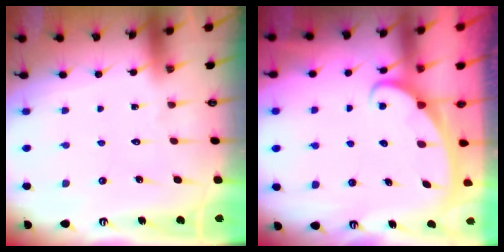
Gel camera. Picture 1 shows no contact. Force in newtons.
{"total": 2.4, "press": 2.4, "slide": 0.3}